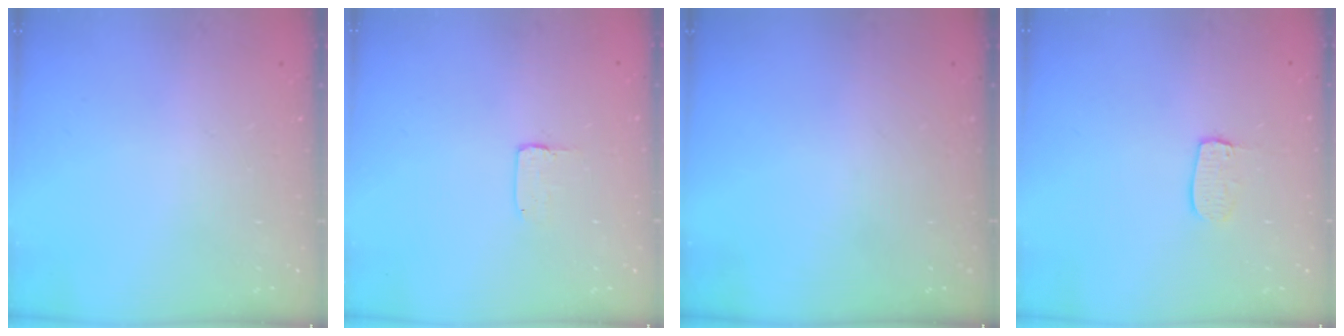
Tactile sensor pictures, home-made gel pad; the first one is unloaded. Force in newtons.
{"total": 2.0, "press": 2.0, "slide": 0.0}
{"total": 0.0}
{"total": 6.6, "press": 6.6, "slide": 0.5}